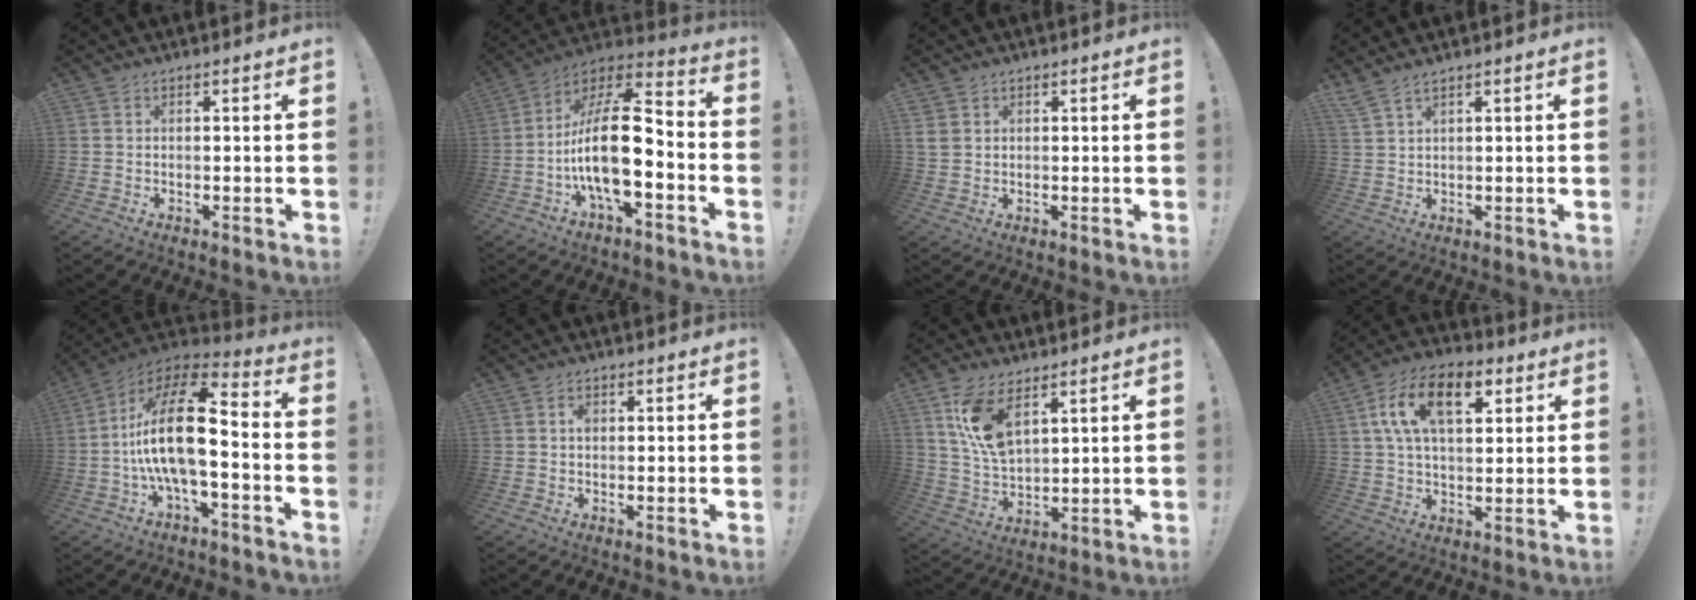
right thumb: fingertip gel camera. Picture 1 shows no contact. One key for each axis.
{"total": 19.8, "fx": -4.1, "fy": 7.6, "fz": 17.8, "tx": -0.334, "ty": 0.018, "tz": -0.069}
{"total": 2.9, "fx": 1.4, "fy": 2.2, "fz": 1.2, "tx": -0.021, "ty": -0.001, "tz": 0.028}
{"total": 3.3, "fx": 2.7, "fy": 0.2, "fz": 1.9, "tx": -0.043, "ty": -0.013, "tz": 0.050}
{"total": 20.3, "fx": -1.6, "fy": 7.8, "fz": 18.7, "tx": -0.352, "ty": 0.010, "tz": -0.031}
{"total": 1.3, "fx": 0.0, "fy": 1.0, "fz": 0.9, "tx": -0.014, "ty": 0.004, "tz": -0.002}
{"total": 11.8, "fx": 6.3, "fy": 6.0, "fz": 8.0, "tx": -0.161, "ty": -0.022, "tz": 0.116}
{"total": 15.8, "fx": 5.9, "fy": 8.6, "fz": 11.9, "tx": -0.204, "ty": 0.002, "tz": 0.103}